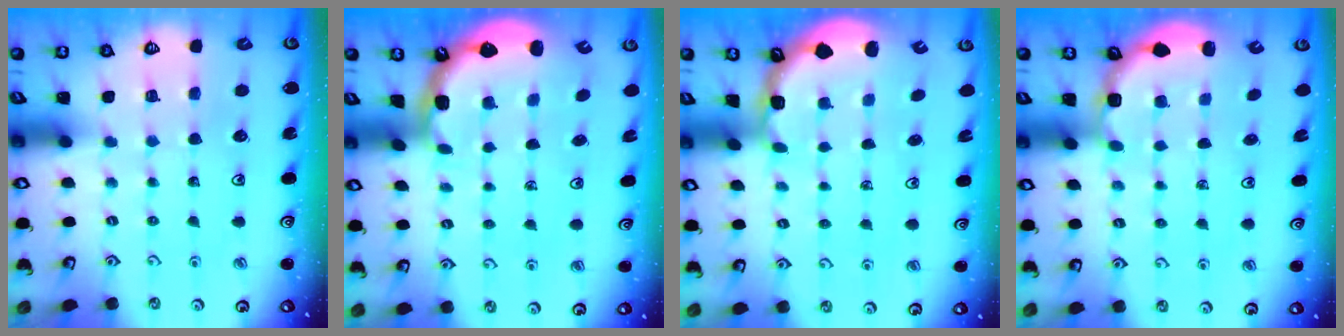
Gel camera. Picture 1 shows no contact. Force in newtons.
{"total": 2.5, "press": 1.6, "slide": 1.9}
{"total": 1.7, "press": 1.6, "slide": 0.4}
{"total": 3.1, "press": 2.5, "slide": 1.9}